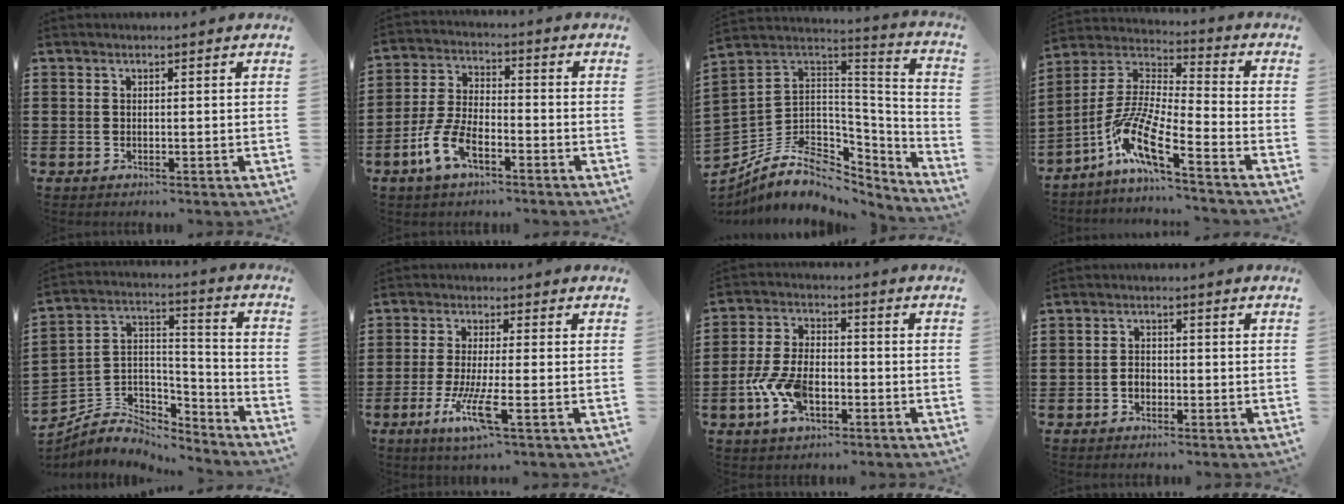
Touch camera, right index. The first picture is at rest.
{"total": 7.3, "force": [-4.0, 3.3, 5.1], "torque": [-0.132, -0.002, -0.082]}
{"total": 9.1, "force": [-4.5, 6.4, 4.6], "torque": [-0.114, -0.001, -0.079]}
{"total": 10.4, "force": [-7.2, 1.1, 7.4], "torque": [-0.178, -0.020, -0.150]}
{"total": 5.1, "force": [-4.2, 2.9, 0.4], "torque": [-0.027, -0.008, -0.085]}
{"total": 7.4, "force": [-3.0, 0.6, 6.7], "torque": [-0.142, -0.023, -0.058]}
{"total": 8.2, "force": [-2.9, 4.5, 6.2], "torque": [-0.152, -0.003, -0.058]}
{"total": 1.9, "force": [-0.8, 1.4, 1.1], "torque": [-0.024, 0.000, -0.016]}